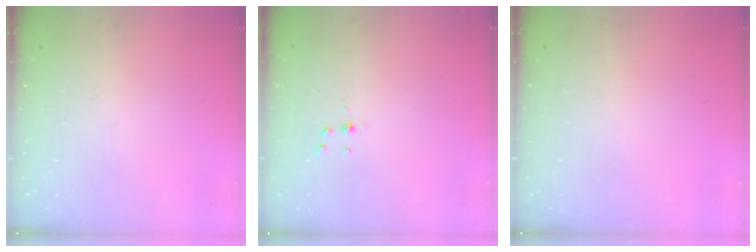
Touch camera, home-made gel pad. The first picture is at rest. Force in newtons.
{"total": 3.9, "press": 3.9, "slide": 0.4}
{"total": 0.0}